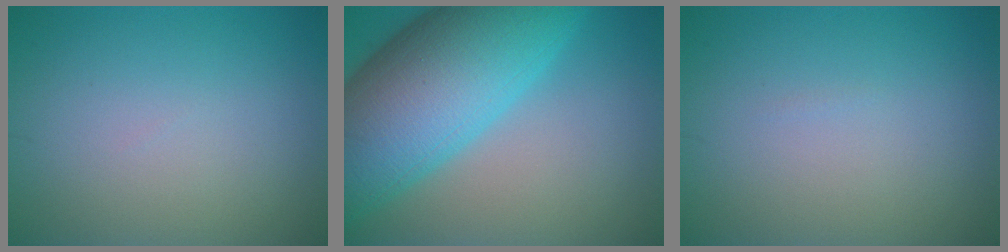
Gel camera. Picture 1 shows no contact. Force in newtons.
{"total": 15.0, "press": 15.0, "slide": 0.4}
{"total": 0.0}